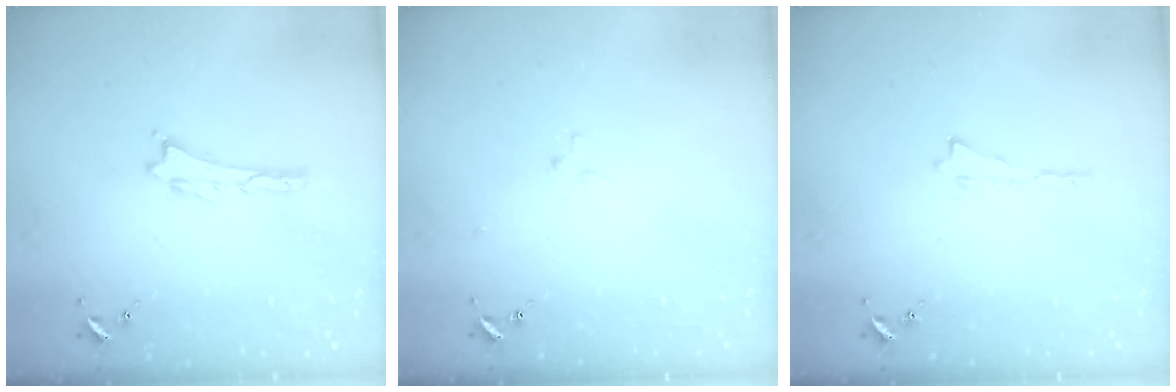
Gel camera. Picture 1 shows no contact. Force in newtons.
{"total": 2.9, "press": 2.9, "slide": 0.3}
{"total": 0.0}